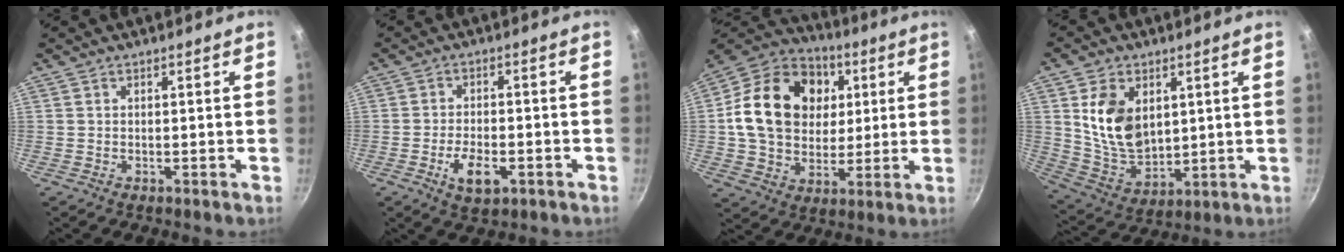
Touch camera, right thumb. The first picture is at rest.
{"total": 6.5, "force": [-2.6, 3.1, 5.1], "torque": [-0.084, 0.010, -0.041]}
{"total": 22.2, "force": [4.3, 17.2, 13.3], "torque": [-0.209, 0.013, 0.071]}
{"total": 13.4, "force": [3.5, 9.2, 9.0], "torque": [-0.139, -0.029, 0.080]}